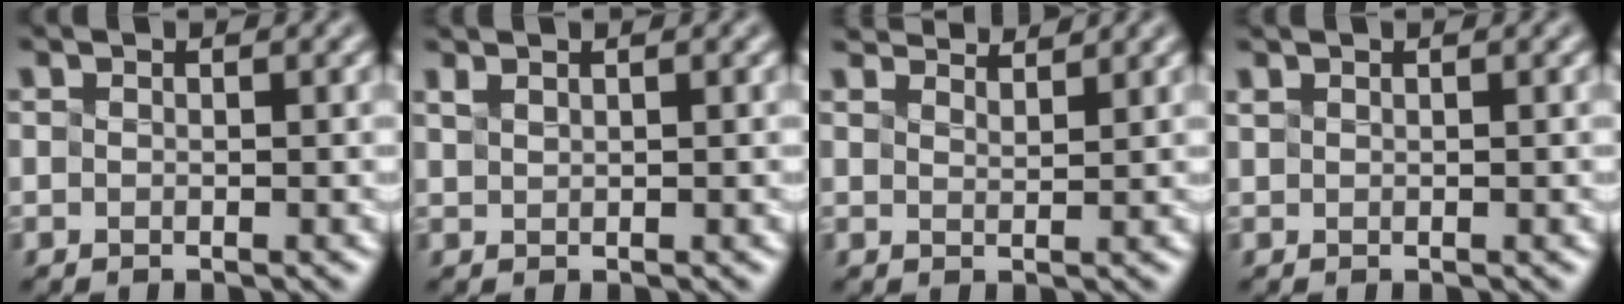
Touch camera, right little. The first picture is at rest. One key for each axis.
{"total": 1.9, "fx": 1.6, "fy": 0.7, "fz": 0.8, "tx": -0.014, "ty": 0.023, "tz": 0.030}
{"total": 3.8, "fx": 3.7, "fy": 0.3, "fz": 0.7, "tx": -0.001, "ty": 0.024, "tz": 0.045}
{"total": 1.9, "fx": 1.2, "fy": 0.9, "fz": 1.0, "tx": -0.012, "ty": 0.022, "tz": 0.018}